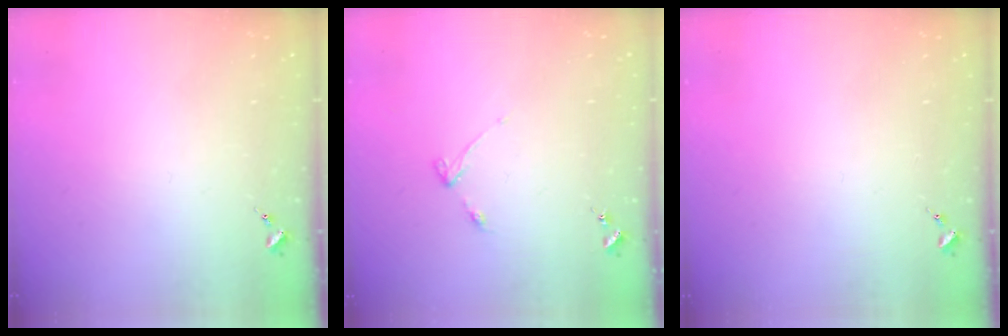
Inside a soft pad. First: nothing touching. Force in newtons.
{"total": 2.9, "press": 2.8, "slide": 0.4}
{"total": 0.0}